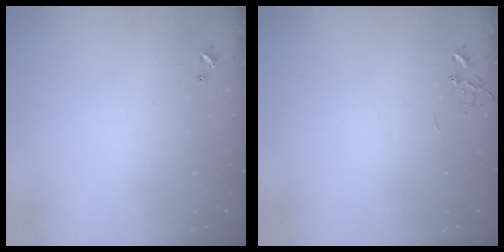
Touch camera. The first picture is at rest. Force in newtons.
{"total": 0.0}